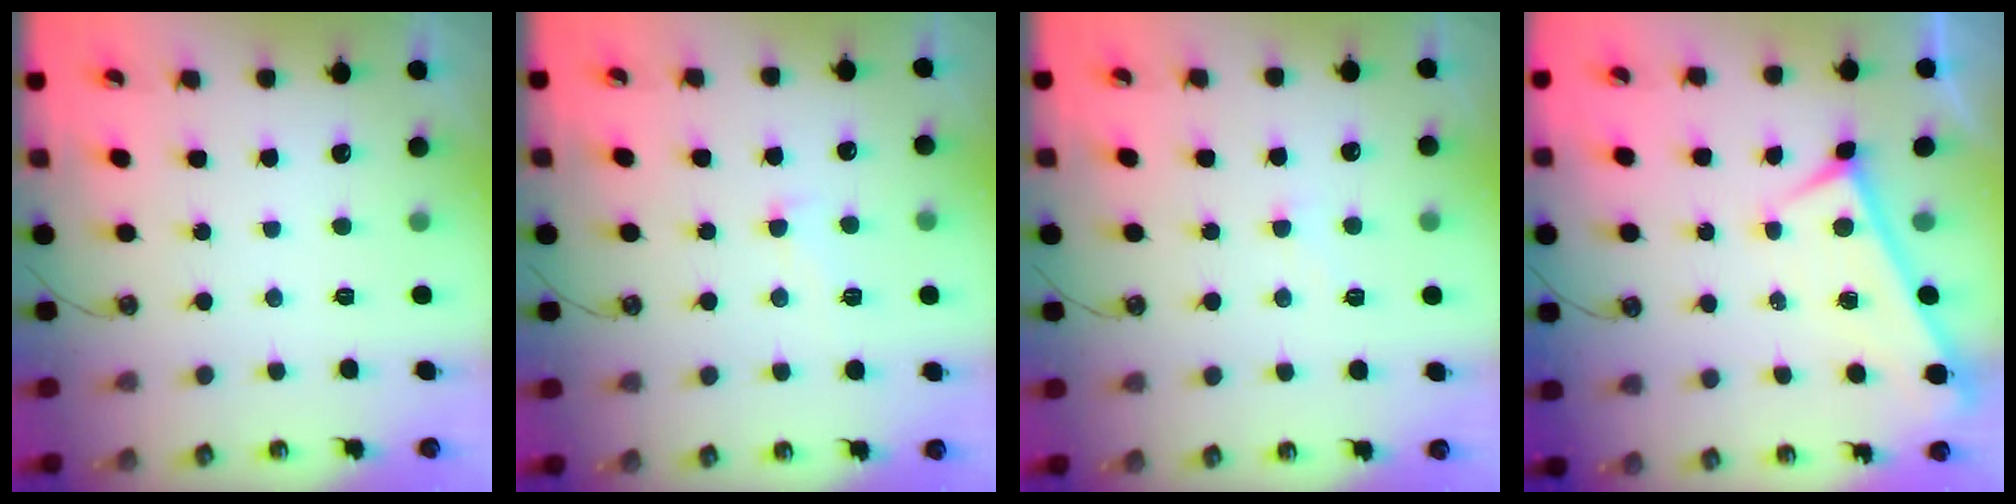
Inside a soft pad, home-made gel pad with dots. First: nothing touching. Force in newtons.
{"total": 1.6, "press": 1.4, "slide": 0.8}
{"total": 2.7, "press": 2.7, "slide": 0.5}
{"total": 0.0}